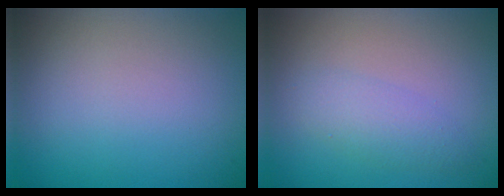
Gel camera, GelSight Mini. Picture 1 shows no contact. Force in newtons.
{"total": 2.2, "press": 2.2, "slide": 0.1}